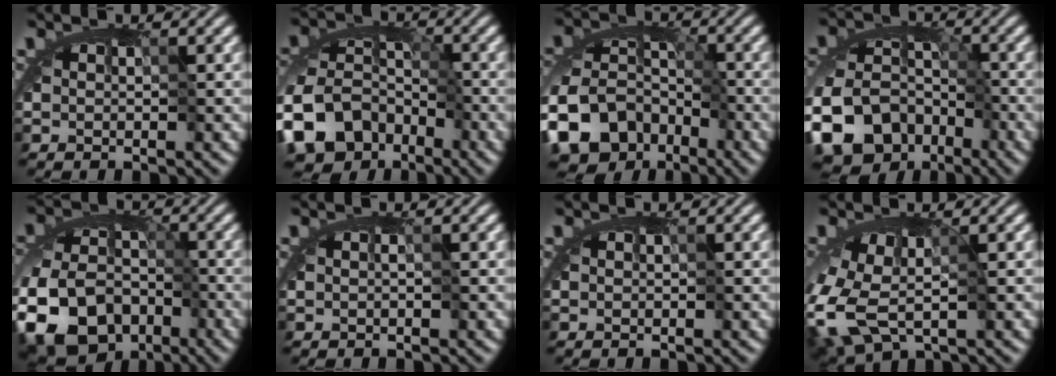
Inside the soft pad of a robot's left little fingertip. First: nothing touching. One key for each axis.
{"total": 12.7, "fx": -9.8, "fy": 7.9, "fz": 2.0, "tx": -0.034, "ty": -0.034, "tz": -0.173}
{"total": 14.7, "fx": -10.6, "fy": 9.9, "fz": 2.6, "tx": -0.045, "ty": -0.048, "tz": -0.186}
{"total": 17.0, "fx": -11.2, "fy": 12.3, "fz": 3.4, "tx": -0.061, "ty": -0.056, "tz": -0.190}
{"total": 13.9, "fx": -7.8, "fy": 10.2, "fz": 5.5, "tx": -0.094, "ty": -0.030, "tz": -0.148}
{"total": 0.0}
{"total": 0.0}
{"total": 4.9, "fx": -1.9, "fy": 2.3, "fz": 3.9, "tx": -0.084, "ty": -0.011, "tz": -0.039}